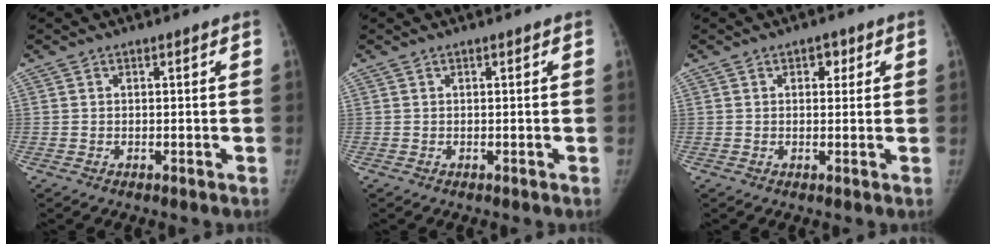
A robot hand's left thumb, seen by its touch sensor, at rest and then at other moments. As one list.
[{"total": 0.0}, {"total": 2.5, "force": [1.1, 1.7, 1.4], "torque": [0.001, -0.001, 0.011]}]